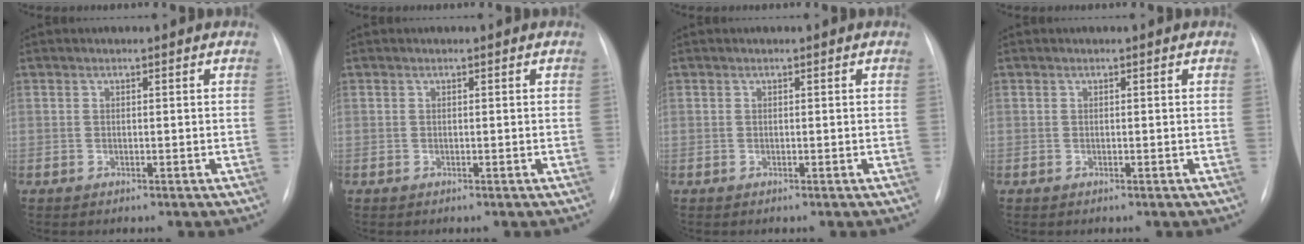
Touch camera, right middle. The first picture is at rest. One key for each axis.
{"total": 0.0}
{"total": 0.0}
{"total": 0.0}